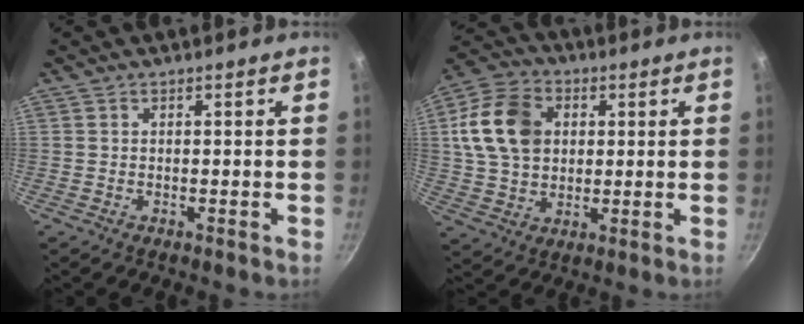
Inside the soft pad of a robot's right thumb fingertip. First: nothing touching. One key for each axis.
{"total": 14.9, "fx": 3.1, "fy": 11.1, "fz": 9.5, "tx": -0.156, "ty": 0.009, "tz": 0.049}